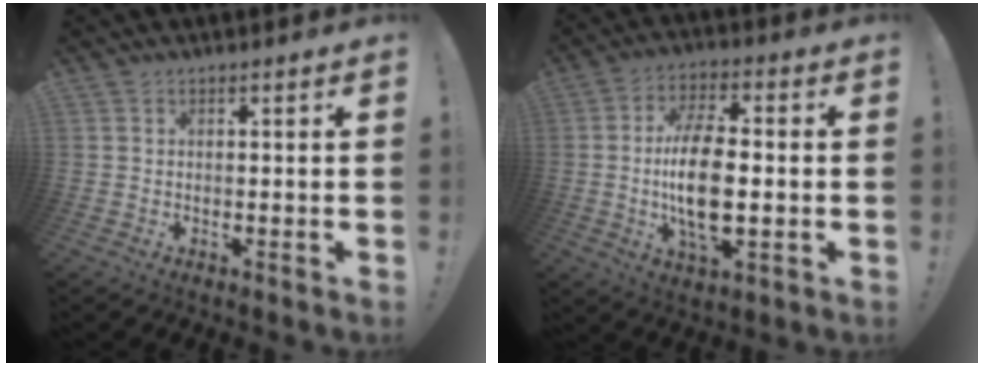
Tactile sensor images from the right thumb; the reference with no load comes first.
{"total": 15.2, "force": [-1.2, 7.1, 13.4], "torque": [-0.261, -0.004, -0.029]}